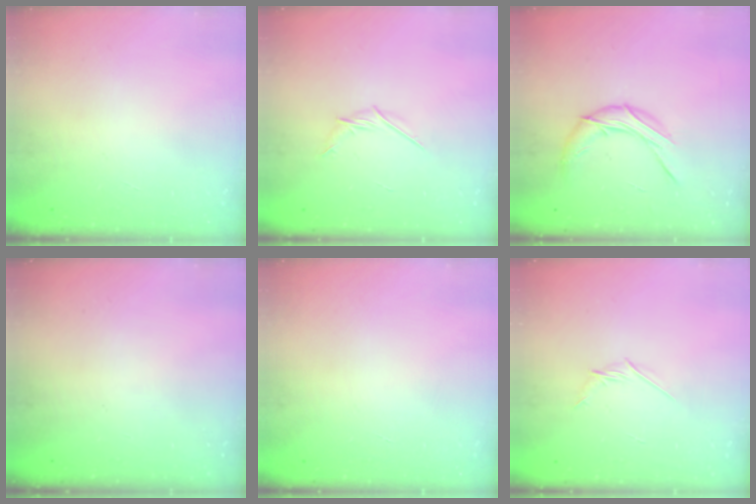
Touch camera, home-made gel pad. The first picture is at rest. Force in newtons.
{"total": 3.7, "press": 3.6, "slide": 1.0}
{"total": 10.5, "press": 10.4, "slide": 1.0}
{"total": 0.0}
{"total": 0.0}
{"total": 2.9, "press": 2.8, "slide": 0.8}